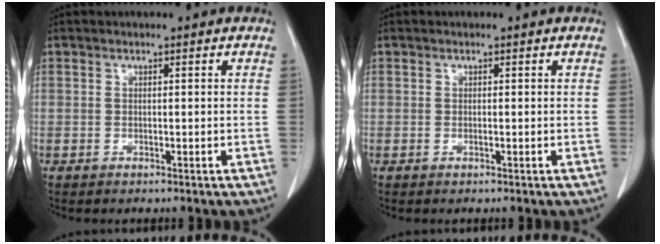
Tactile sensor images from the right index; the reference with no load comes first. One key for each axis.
{"total": 0.0}